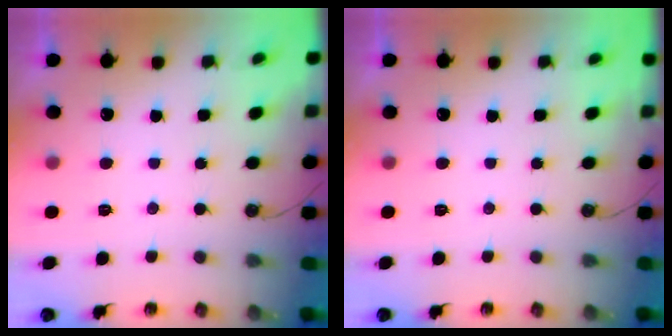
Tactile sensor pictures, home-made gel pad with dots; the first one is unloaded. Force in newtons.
{"total": 0.0}